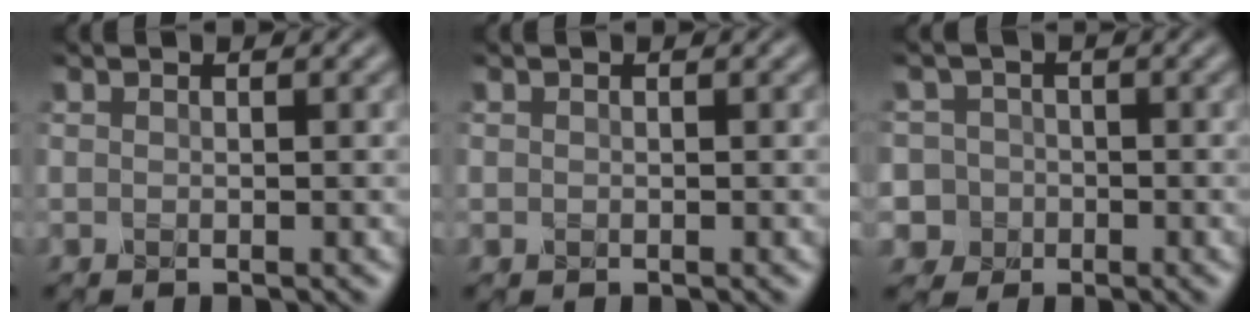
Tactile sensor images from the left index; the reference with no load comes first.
{"total": 0.0}
{"total": 5.8, "force": [-1.7, 5.5, 0.8], "torque": [-0.013, 0.009, -0.059]}